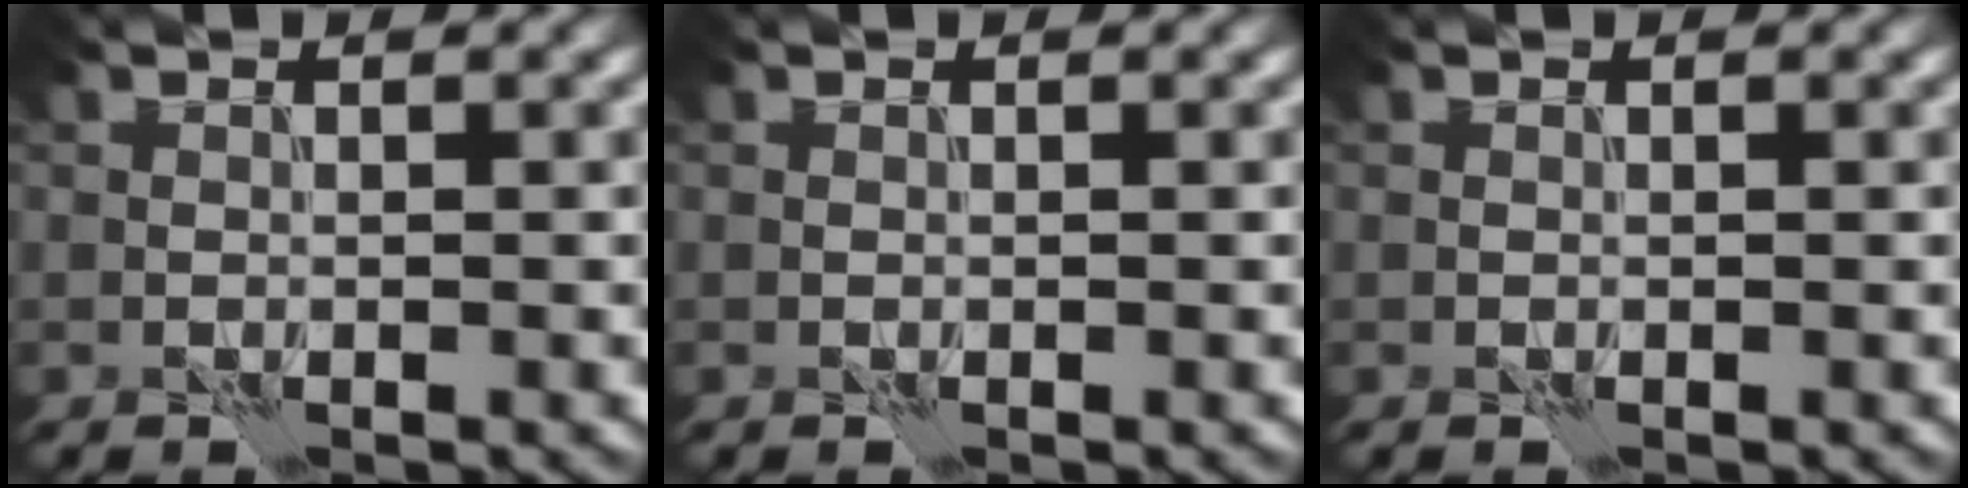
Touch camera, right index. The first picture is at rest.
{"total": 0.0}
{"total": 0.0}